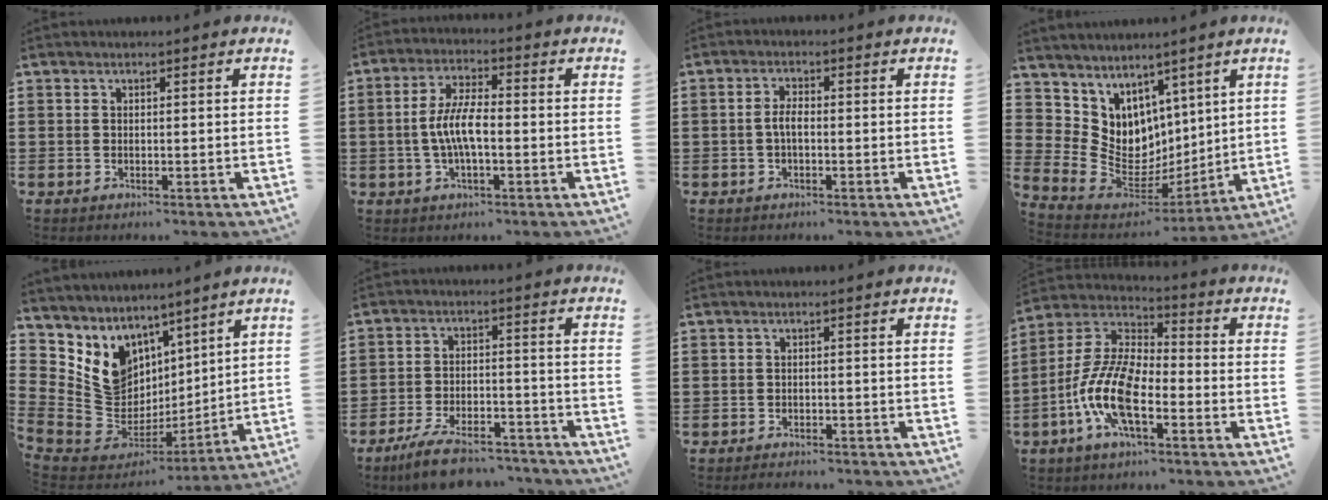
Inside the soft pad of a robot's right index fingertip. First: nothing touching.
{"total": 6.7, "force": [-0.9, 2.2, 6.2], "torque": [-0.137, -0.002, -0.025]}
{"total": 2.5, "force": [-0.5, 0.9, 2.3], "torque": [-0.058, -0.003, -0.015]}
{"total": 6.9, "force": [2.8, 6.3, 0.0], "torque": [-0.062, -0.054, 0.059]}
{"total": 8.2, "force": [3.8, 7.0, 1.7], "torque": [-0.078, -0.042, 0.082]}
{"total": 7.9, "force": [-6.9, 1.4, 3.6], "torque": [-0.067, 0.012, -0.130]}
{"total": 1.9, "force": [-1.9, 0.0, -0.1], "torque": [-0.004, 0.000, -0.040]}
{"total": 11.6, "force": [-4.7, 4.2, 9.7], "torque": [-0.246, -0.016, -0.098]}